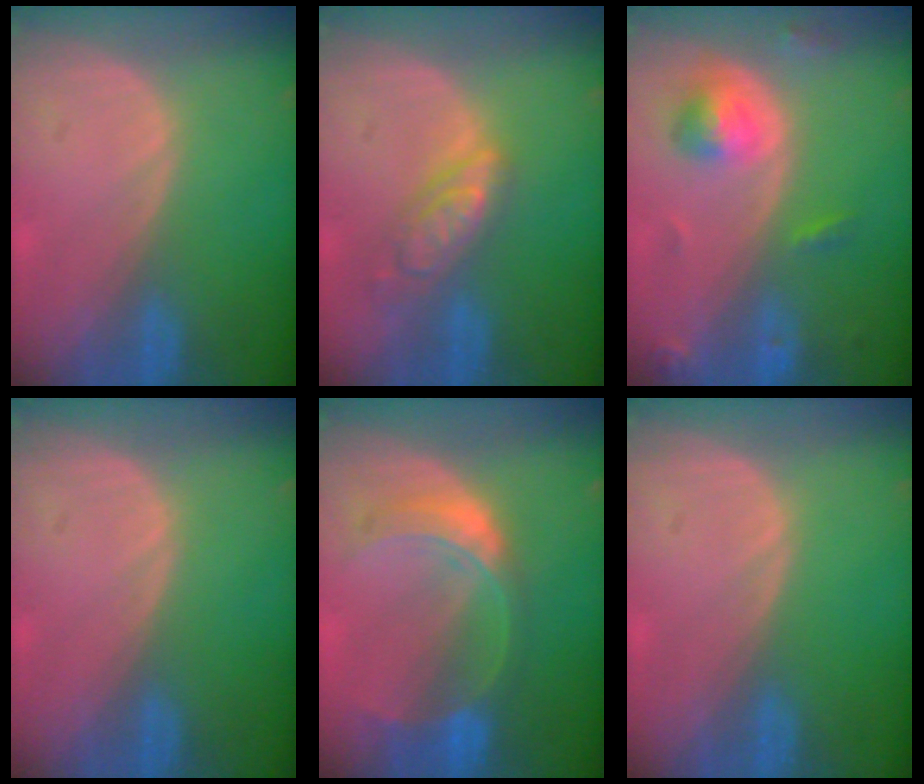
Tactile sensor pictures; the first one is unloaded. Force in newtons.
{"total": 6.1, "press": 5.3, "slide": 2.9}
{"total": 5.2, "press": 4.9, "slide": 1.8}
{"total": 0.0}
{"total": 7.6, "press": 6.6, "slide": 3.7}
{"total": 0.0}